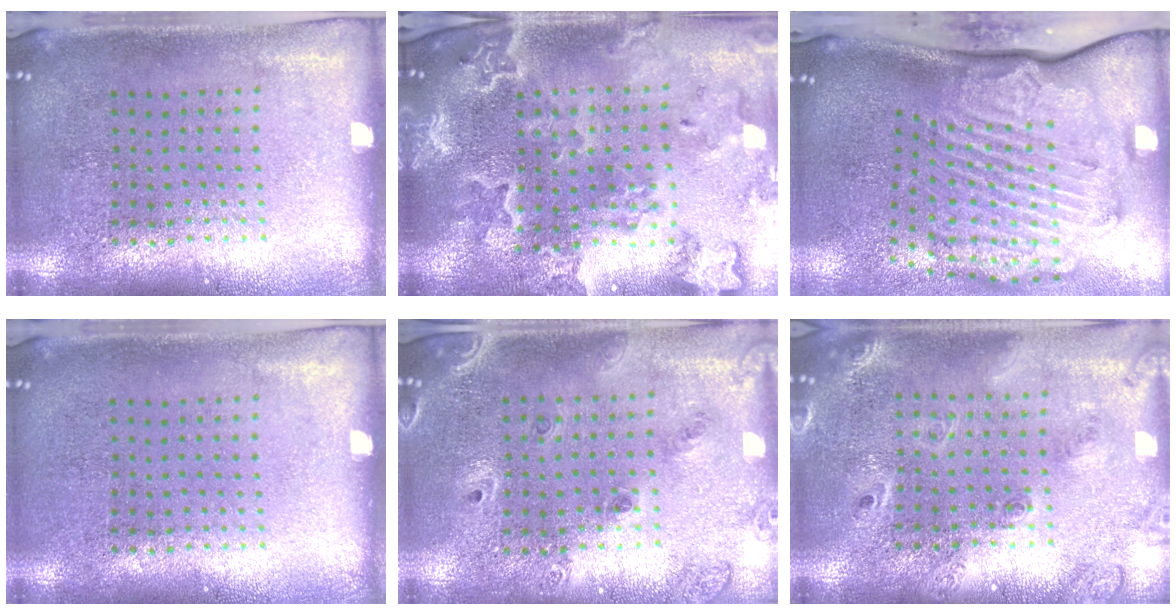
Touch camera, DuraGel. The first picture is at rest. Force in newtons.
{"total": 3.1, "press": 2.9, "slide": 1.2}
{"total": 3.6, "press": 2.4, "slide": 2.6}
{"total": 0.0}
{"total": 1.6, "press": 1.4, "slide": 0.9}
{"total": 2.0, "press": 1.7, "slide": 1.0}